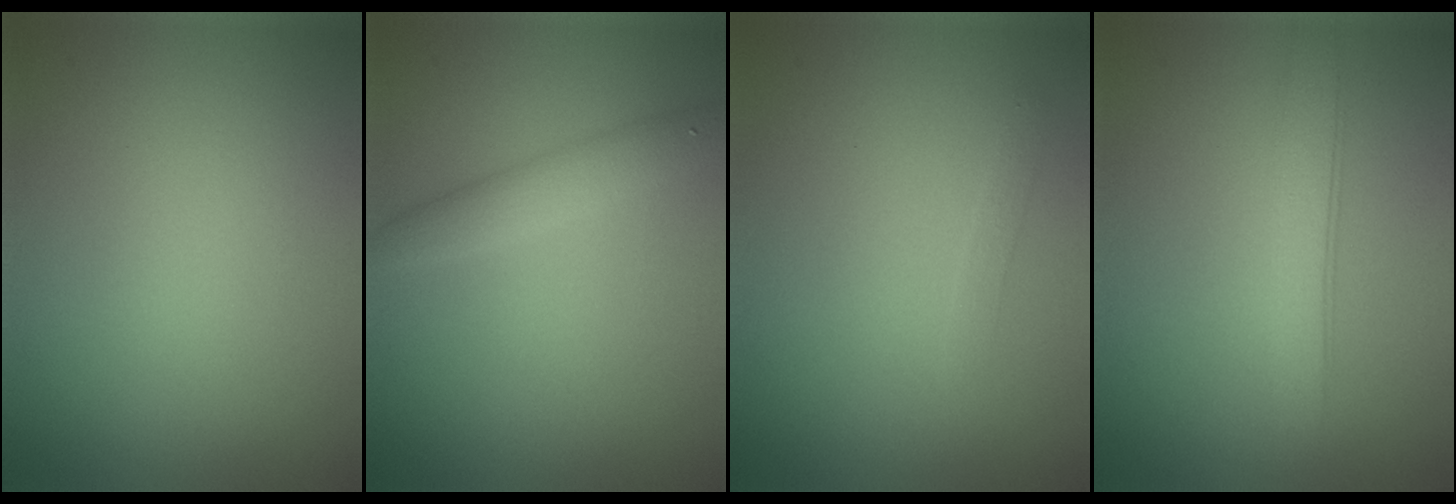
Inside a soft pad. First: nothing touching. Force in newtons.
{"total": 2.5, "press": 2.5, "slide": 0.2}
{"total": 0.8, "press": 0.8, "slide": 0.0}
{"total": 2.7, "press": 2.7, "slide": 0.0}